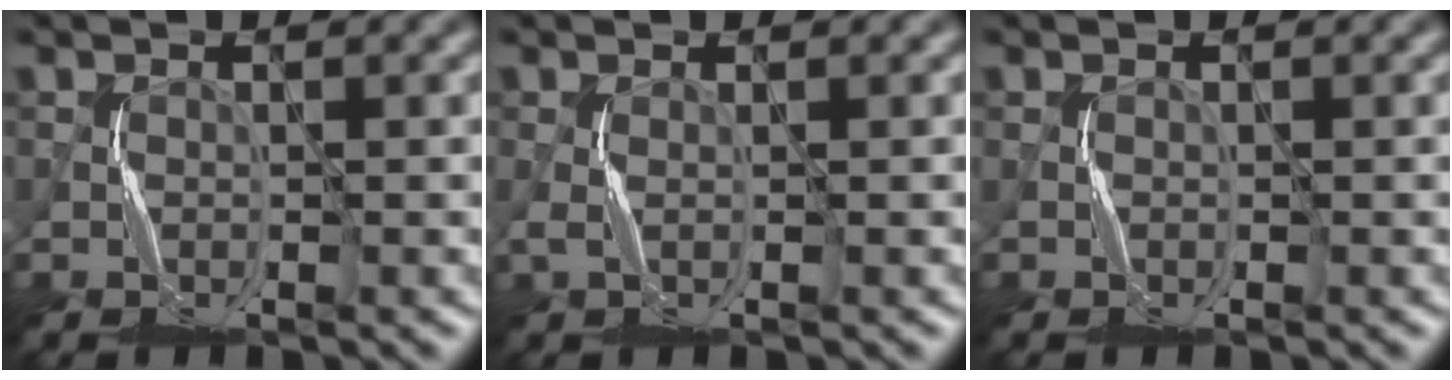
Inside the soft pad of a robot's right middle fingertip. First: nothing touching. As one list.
[{"total": 0.7, "force": [0.1, 0.1, 0.6], "torque": [-0.018, 0.002, 0.004]}, {"total": 0.0}]